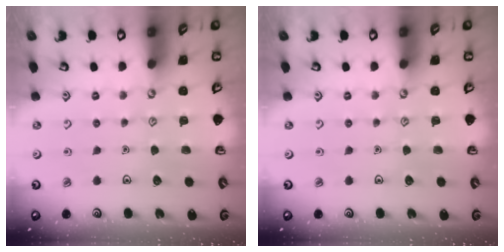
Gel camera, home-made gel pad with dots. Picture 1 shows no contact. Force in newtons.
{"total": 0.0}